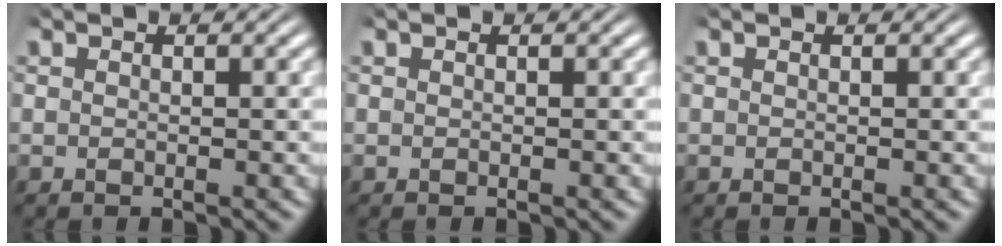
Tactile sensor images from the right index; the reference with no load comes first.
{"total": 0.0}
{"total": 0.0}